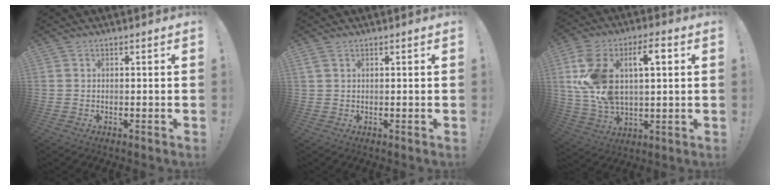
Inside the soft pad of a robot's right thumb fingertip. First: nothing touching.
{"total": 2.0, "force": [1.2, 1.0, 1.3], "torque": [-0.027, 0.003, 0.023]}
{"total": 16.9, "force": [5.3, 9.3, 13.1], "torque": [-0.252, -0.005, 0.088]}